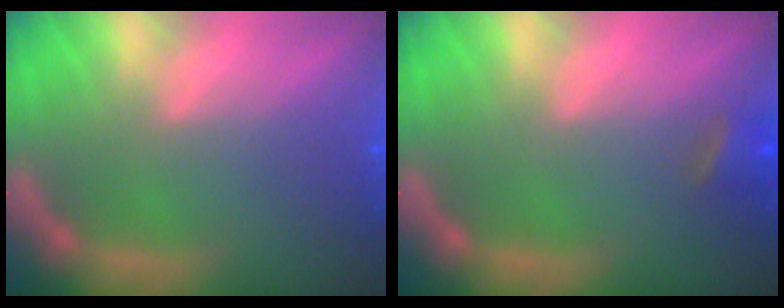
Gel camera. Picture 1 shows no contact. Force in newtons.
{"total": 1.9}